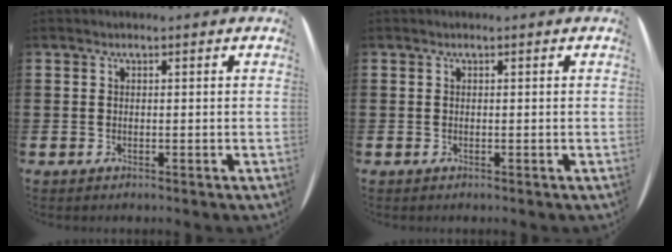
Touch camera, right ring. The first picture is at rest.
{"total": 0.0}